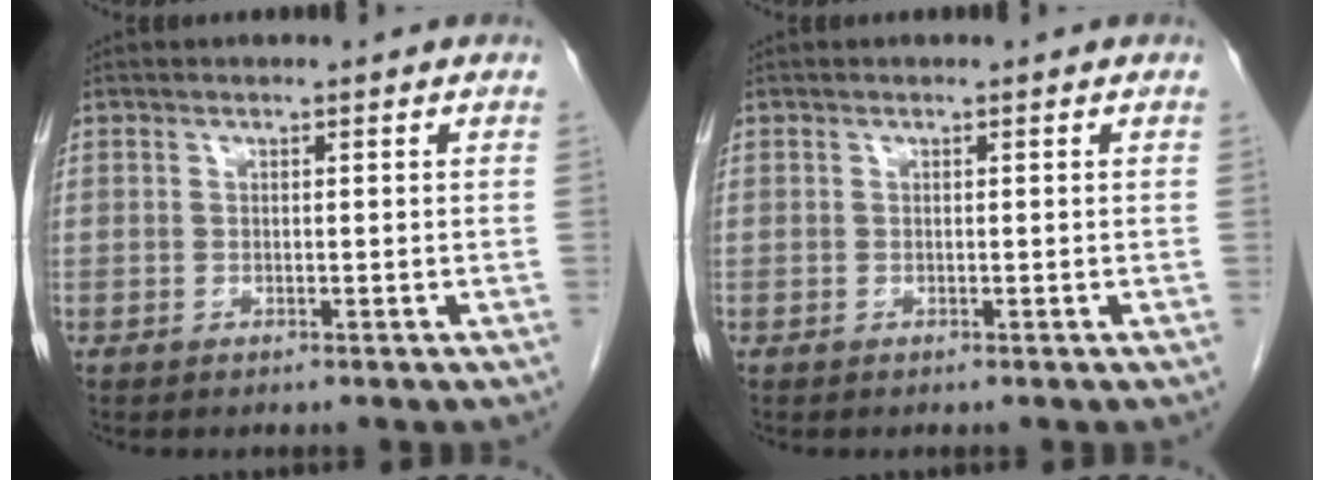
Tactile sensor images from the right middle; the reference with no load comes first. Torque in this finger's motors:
{"motor_torque": [-0.05, 0.00, 0.00, 0.00]}